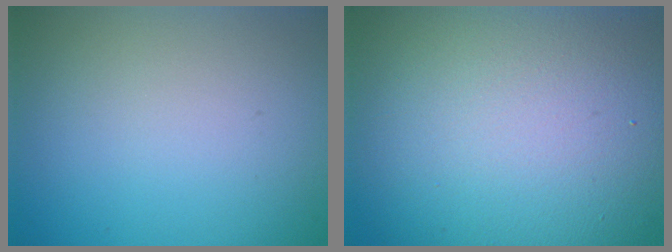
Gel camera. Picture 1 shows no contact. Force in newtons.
{"total": 15.9, "press": 15.8, "slide": 0.9}